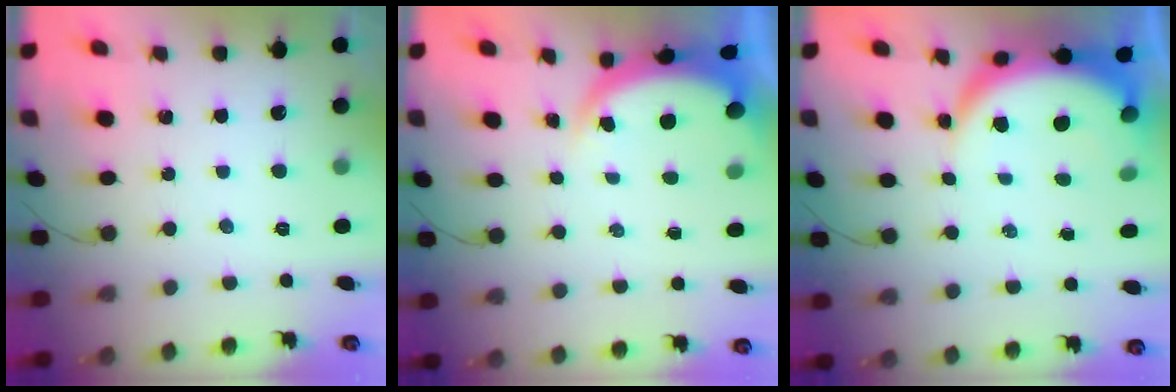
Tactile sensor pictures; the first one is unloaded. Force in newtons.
{"total": 4.5, "press": 4.4, "slide": 0.8}
{"total": 8.4, "press": 8.3, "slide": 1.0}